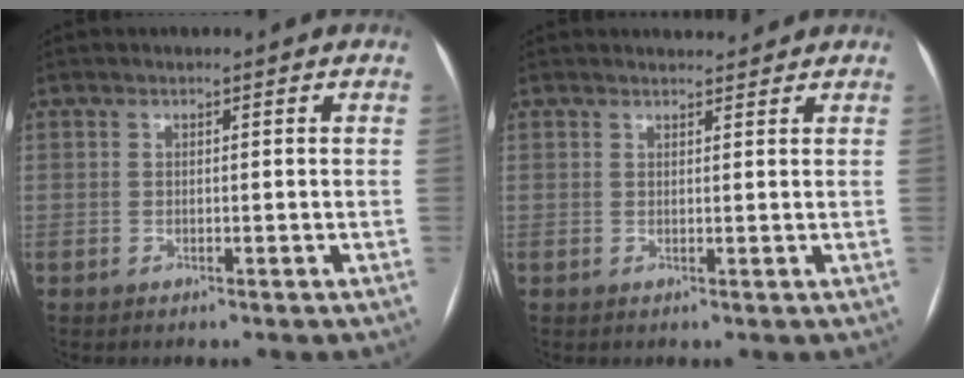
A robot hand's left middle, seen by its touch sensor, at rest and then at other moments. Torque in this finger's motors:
{"motor_torque": [-0.18, -0.04, -0.09, -0.02]}